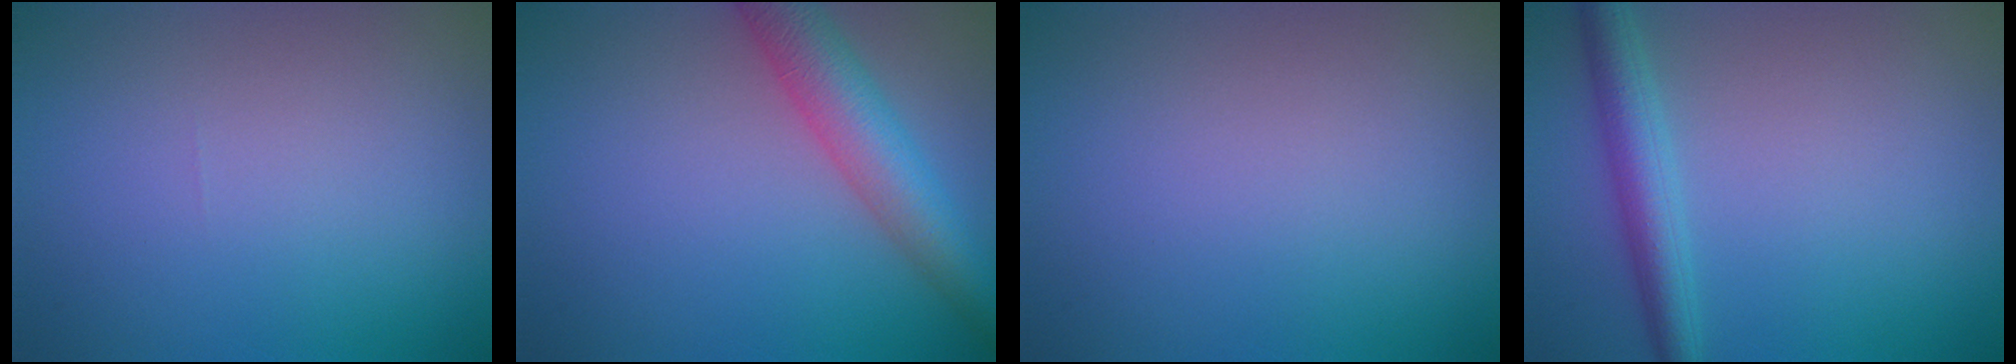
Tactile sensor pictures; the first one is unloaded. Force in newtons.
{"total": 5.6, "press": 5.6, "slide": 0.2}
{"total": 0.0}
{"total": 3.6, "press": 3.6, "slide": 0.1}